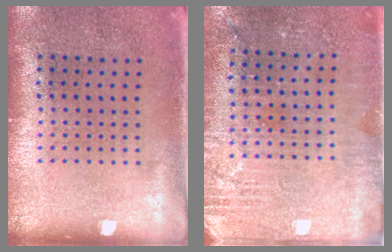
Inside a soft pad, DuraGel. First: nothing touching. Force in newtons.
{"total": 2.8, "press": 2.8, "slide": 0.5}